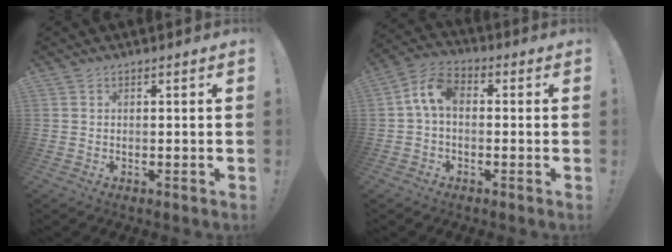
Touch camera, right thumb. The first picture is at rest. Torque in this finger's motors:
{"motor_torque": [-0.04, 0.32, 0.22, -0.17, 0.29]}